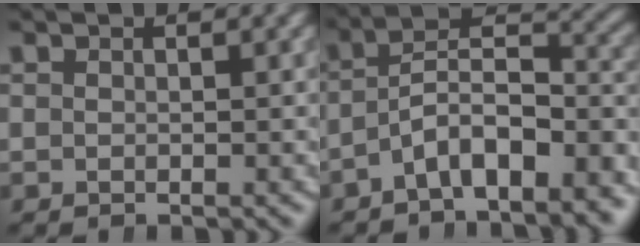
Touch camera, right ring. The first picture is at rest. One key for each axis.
{"total": 8.8, "fx": -4.6, "fy": 5.0, "fz": 5.5, "tx": -0.084, "ty": -0.018, "tz": -0.067}